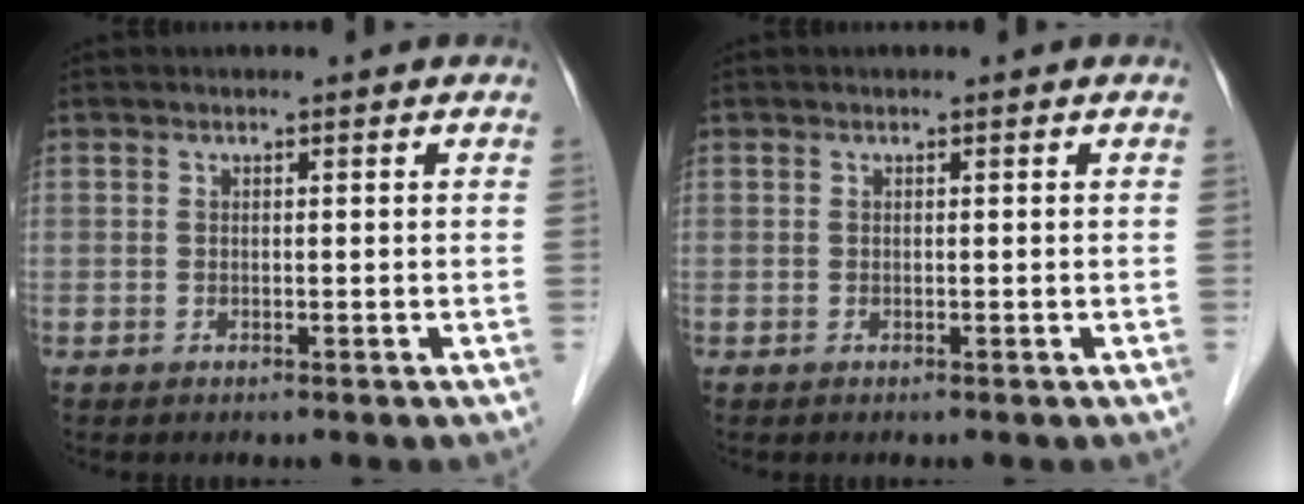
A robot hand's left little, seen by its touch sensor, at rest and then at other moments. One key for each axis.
{"total": 0.0}